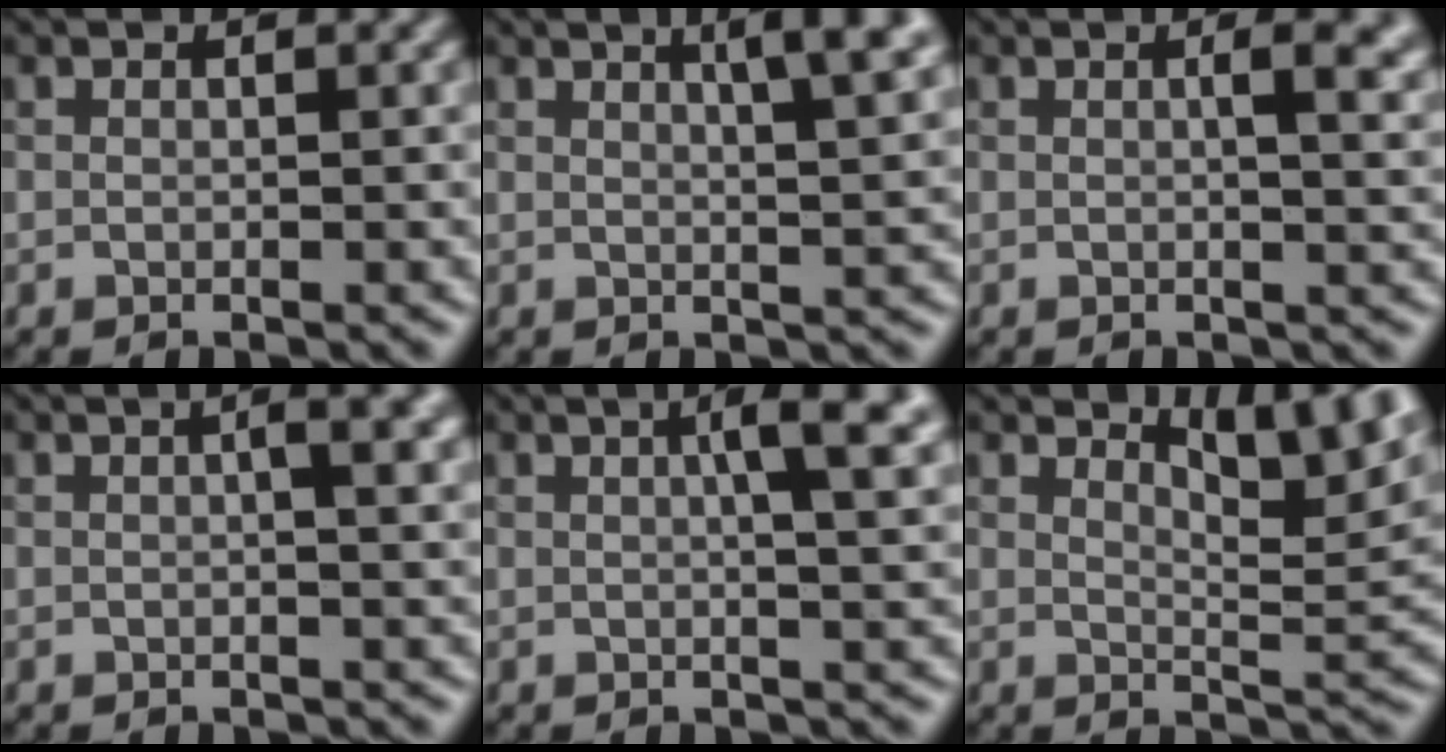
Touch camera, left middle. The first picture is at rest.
{"total": 4.9, "force": [2.4, 1.1, 4.2], "torque": [-0.042, 0.012, 0.026]}
{"total": 3.8, "force": [0.8, 1.3, 3.5], "torque": [-0.034, 0.010, 0.008]}
{"total": 4.1, "force": [1.2, 1.5, 3.7], "torque": [-0.031, 0.013, 0.001]}
{"total": 5.3, "force": [1.5, 1.1, 4.9], "torque": [-0.058, 0.014, 0.017]}
{"total": 6.5, "force": [4.2, 1.8, 4.7], "torque": [-0.059, 0.000, 0.065]}